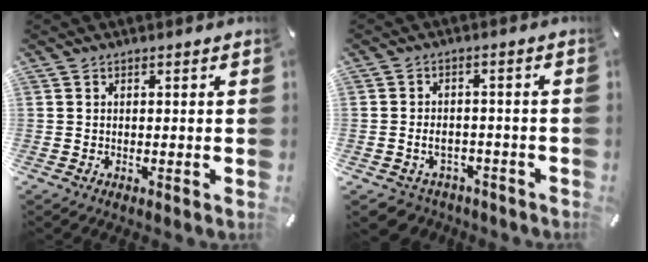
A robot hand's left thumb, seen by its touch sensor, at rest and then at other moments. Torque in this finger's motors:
{"motor_torque": [0.80, 1.34, 0.14, 0.22, 0.14]}